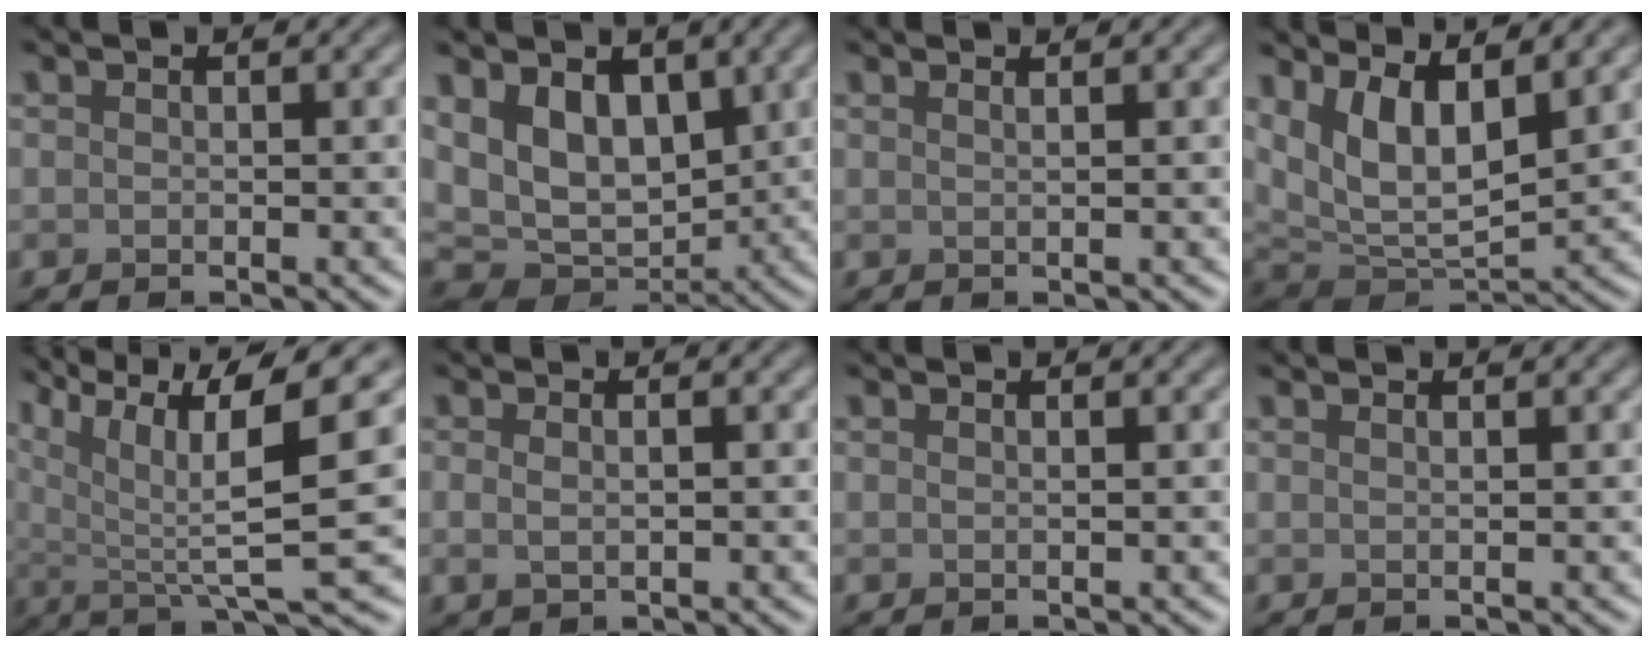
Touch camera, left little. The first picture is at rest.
{"total": 8.0, "force": [2.0, 5.4, 5.5], "torque": [-0.098, -0.013, 0.027]}
{"total": 1.7, "force": [1.0, 0.8, 1.1], "torque": [-0.001, 0.000, -0.006]}
{"total": 9.3, "force": [3.6, 4.1, 7.5], "torque": [-0.138, -0.009, 0.066]}
{"total": 10.6, "force": [4.3, 2.8, 9.3], "torque": [-0.166, 0.006, 0.082]}
{"total": 1.3, "force": [0.1, 0.6, 1.2], "torque": [-0.027, -0.002, 0.004]}
{"total": 0.5, "force": [0.2, 0.2, 0.4], "torque": [-0.003, 0.002, 0.002]}
{"total": 0.8, "force": [0.5, 0.3, 0.6], "torque": [-0.002, 0.000, 0.002]}